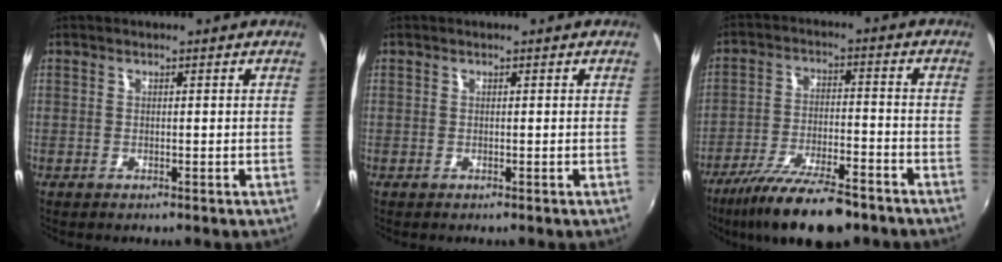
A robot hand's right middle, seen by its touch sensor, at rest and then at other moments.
{"total": 0.0}
{"total": 15.3, "force": [-11.7, 3.8, 9.0], "torque": [-0.186, -0.028, -0.194]}